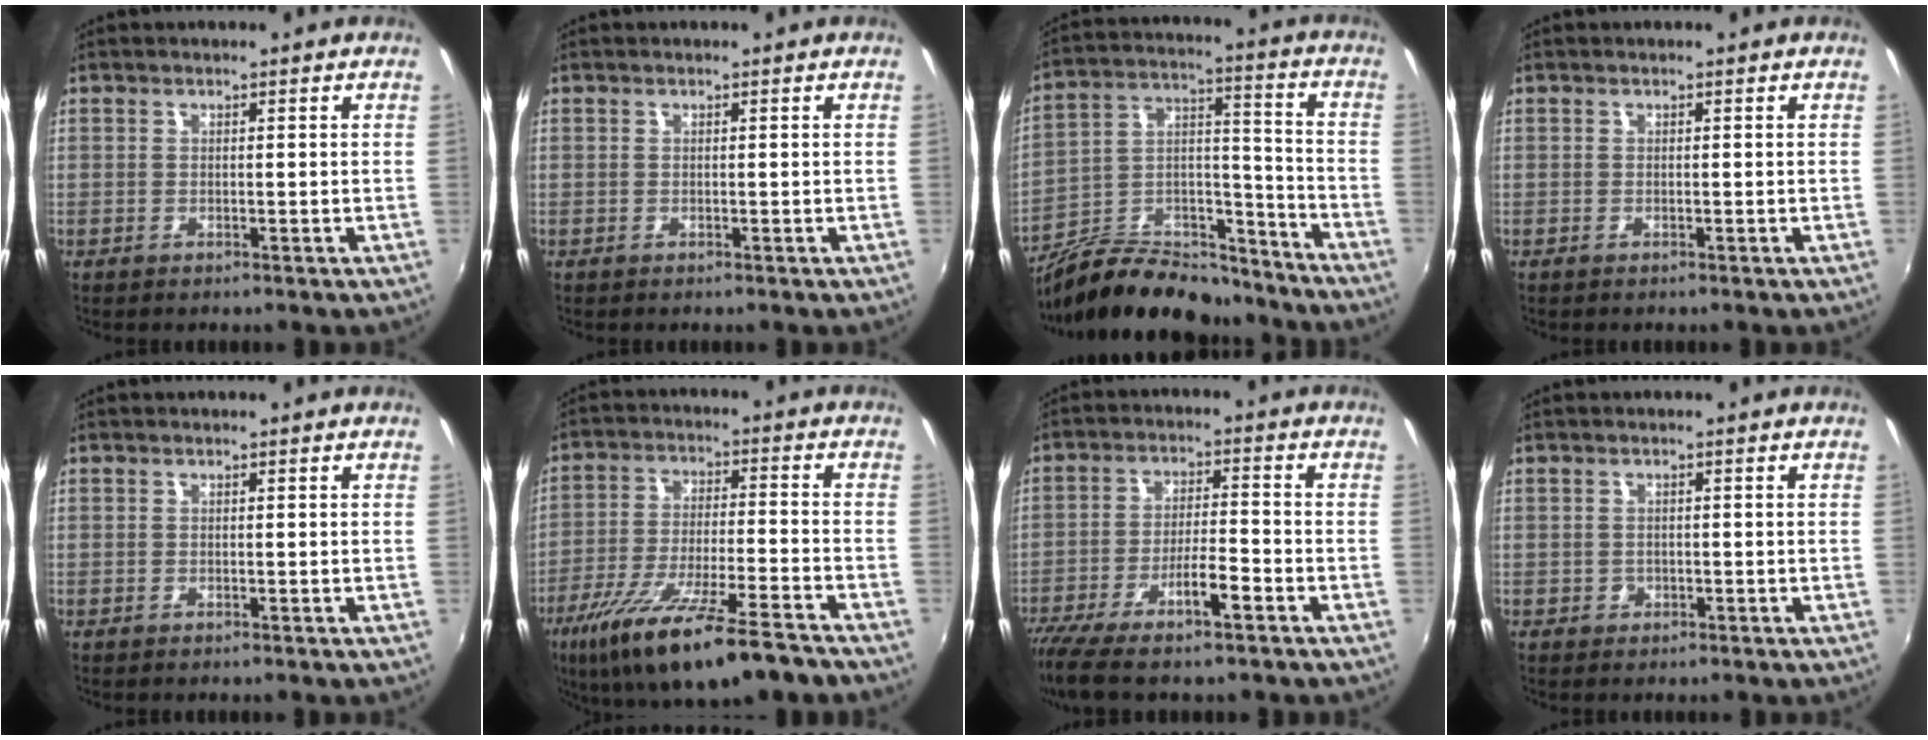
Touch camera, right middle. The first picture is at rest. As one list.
[{"total": 0.0}, {"total": 19.4, "force": [-15.4, 8.6, 8.1], "torque": [-0.155, 0.046, -0.236]}, {"total": 0.0}, {"total": 0.0}, {"total": 19.4, "force": [-14.1, 3.2, 13.0], "torque": [-0.245, -0.050, -0.234]}, {"total": 9.3, "force": [-6.6, 0.9, 6.5], "torque": [-0.141, -0.009, -0.119]}, {"total": 1.4, "force": [-0.5, 1.3, 0.3], "torque": [-0.005, -0.002, -0.006]}]